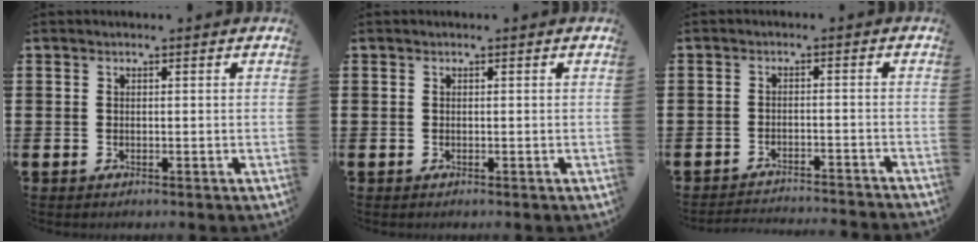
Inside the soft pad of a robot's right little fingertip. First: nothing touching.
{"total": 0.0}
{"total": 2.3, "force": [-2.3, -0.2, 0.0], "torque": [-0.003, 0.004, -0.049]}